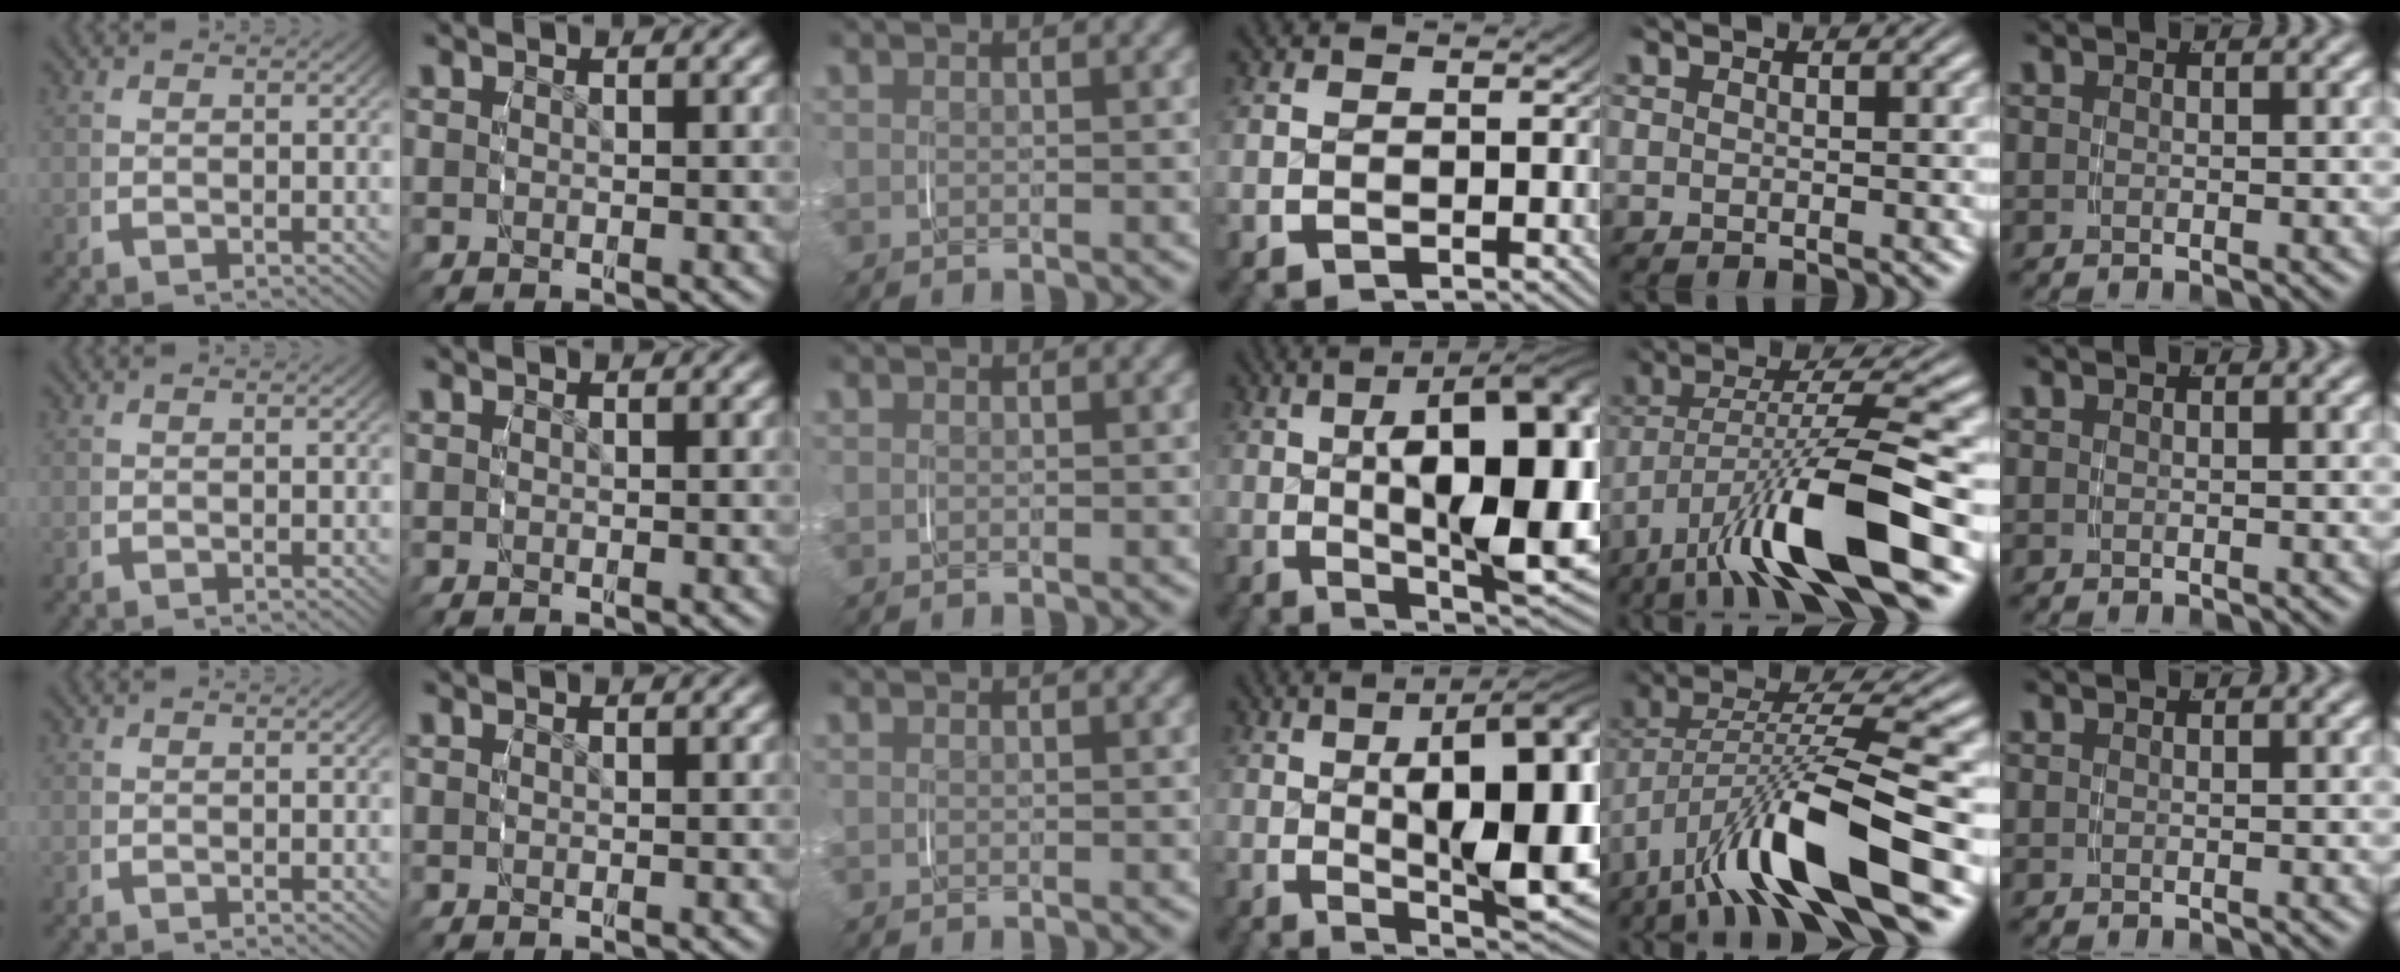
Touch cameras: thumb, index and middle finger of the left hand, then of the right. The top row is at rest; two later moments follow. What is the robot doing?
{"motion": "grasp_and_lifting", "object": "glasses case"}